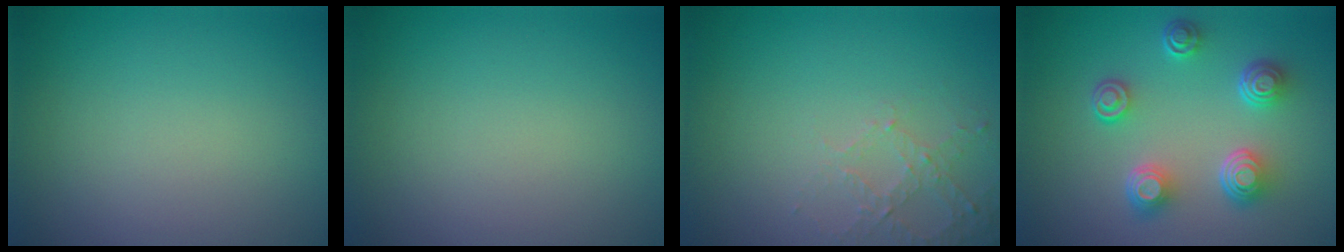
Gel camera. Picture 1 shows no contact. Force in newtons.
{"total": 0.0}
{"total": 2.2, "press": 2.1, "slide": 0.6}
{"total": 4.7, "press": 3.4, "slide": 3.2}